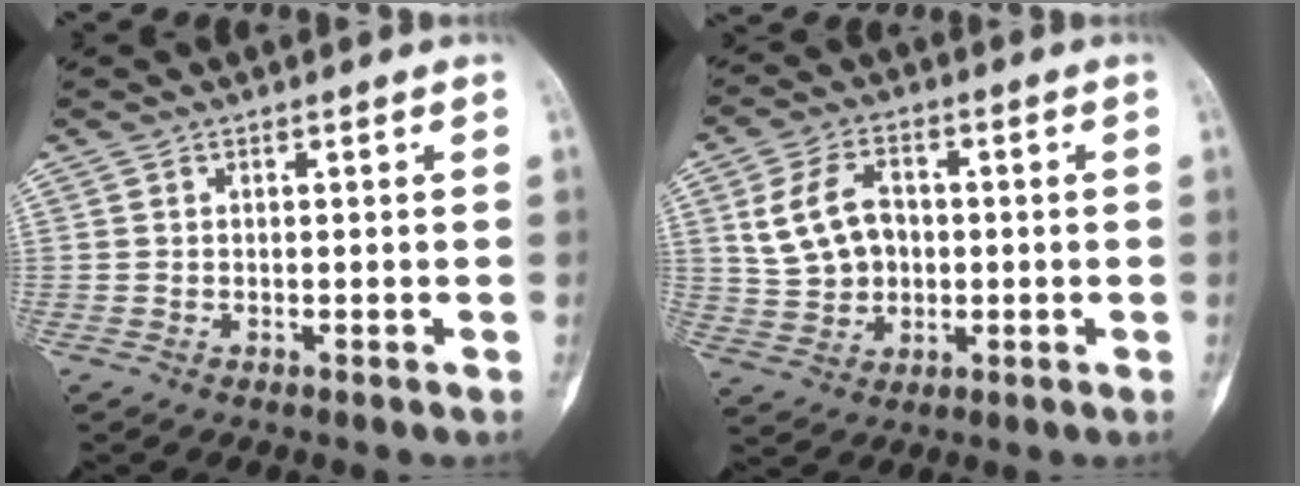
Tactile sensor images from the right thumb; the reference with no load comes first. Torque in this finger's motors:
{"motor_torque": [-0.06, 0.21, 0.52, -0.36, 0.03]}